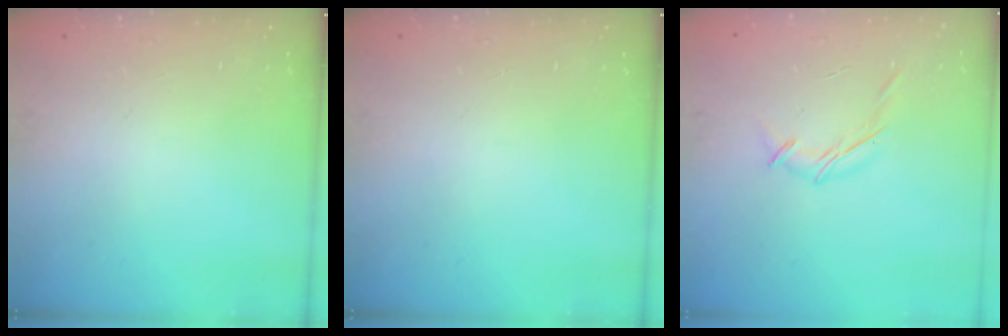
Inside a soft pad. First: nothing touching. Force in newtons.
{"total": 0.0}
{"total": 6.8, "press": 6.7, "slide": 0.9}